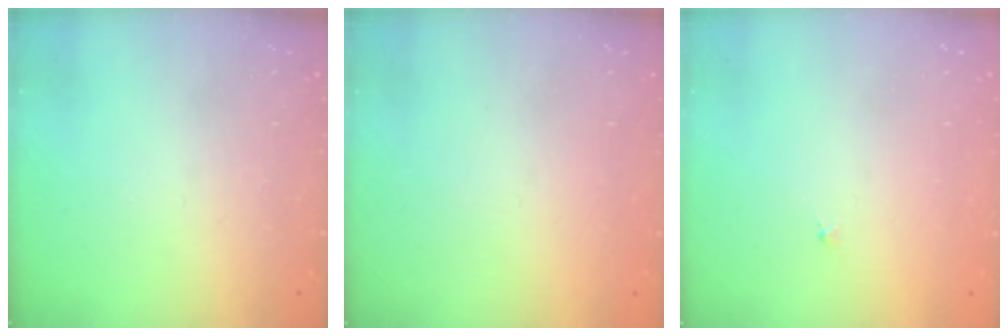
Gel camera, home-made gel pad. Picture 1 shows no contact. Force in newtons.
{"total": 0.8, "press": 0.7, "slide": 0.3}
{"total": 1.0, "press": 0.9, "slide": 0.3}